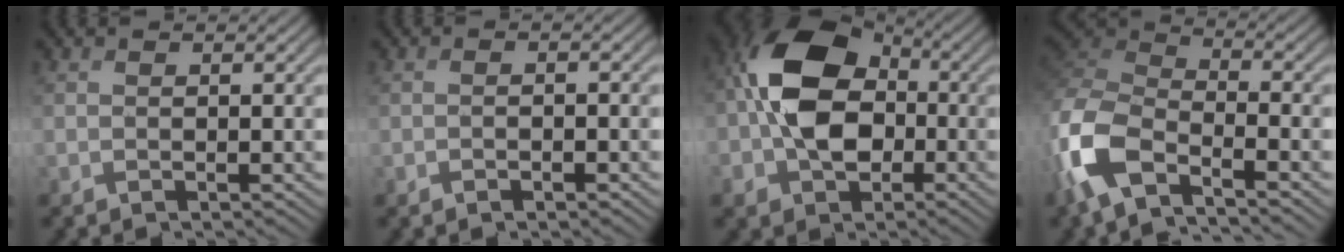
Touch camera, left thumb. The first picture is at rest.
{"total": 1.5, "force": [-0.8, 0.4, 1.2], "torque": [-0.022, 0.001, -0.015]}
{"total": 12.5, "force": [-0.7, 8.9, 8.7], "torque": [-0.171, 0.016, -0.032]}
{"total": 10.5, "force": [-5.7, 4.6, 7.5], "torque": [-0.186, -0.013, -0.135]}